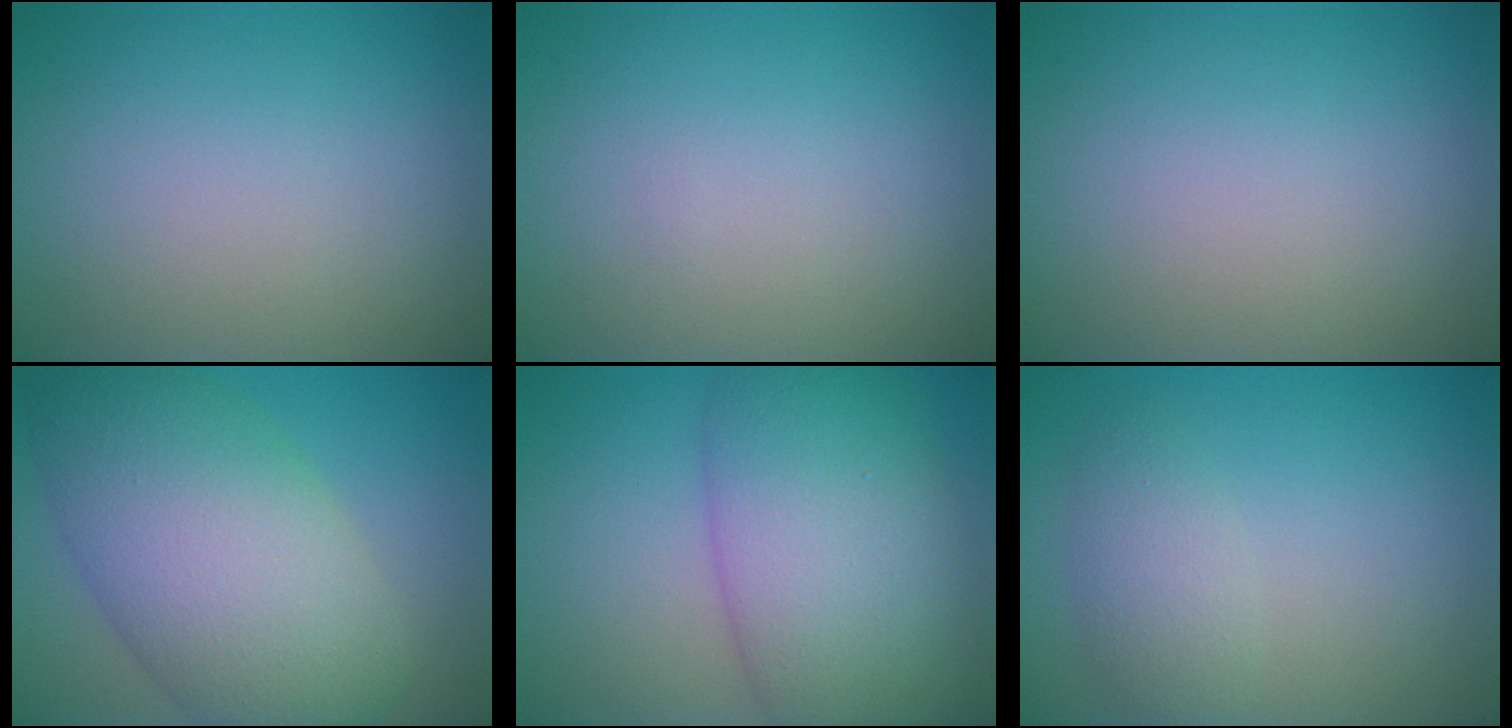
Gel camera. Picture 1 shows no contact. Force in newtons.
{"total": 0.0}
{"total": 0.0}
{"total": 11.3, "press": 11.3, "slide": 0.3}
{"total": 10.3, "press": 10.3, "slide": 0.5}
{"total": 2.6, "press": 2.6, "slide": 0.1}